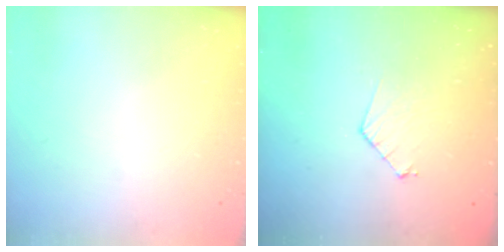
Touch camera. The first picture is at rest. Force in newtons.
{"total": 6.9, "press": 6.9, "slide": 0.6}